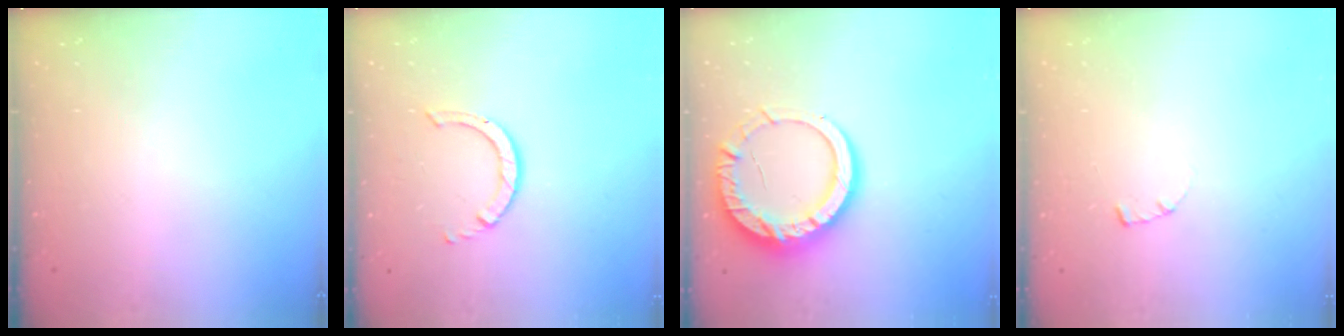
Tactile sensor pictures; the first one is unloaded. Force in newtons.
{"total": 3.2, "press": 3.1, "slide": 0.4}
{"total": 14.0, "press": 13.9, "slide": 1.4}
{"total": 1.7, "press": 1.7, "slide": 0.2}